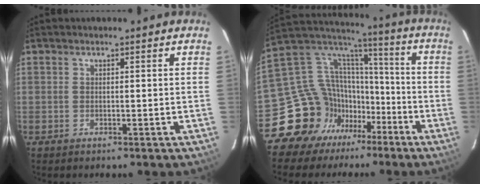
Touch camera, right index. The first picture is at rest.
{"total": 17.4, "force": [-11.2, 13.1, 2.8], "torque": [-0.083, 0.075, -0.188]}